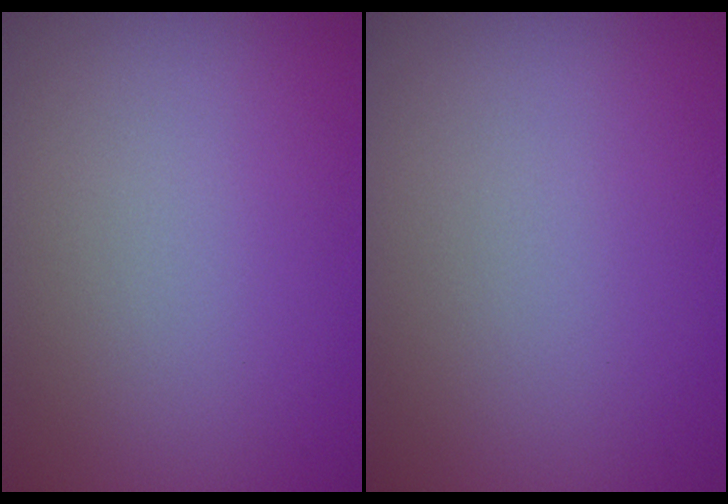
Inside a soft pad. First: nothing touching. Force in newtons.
{"total": 0.0}